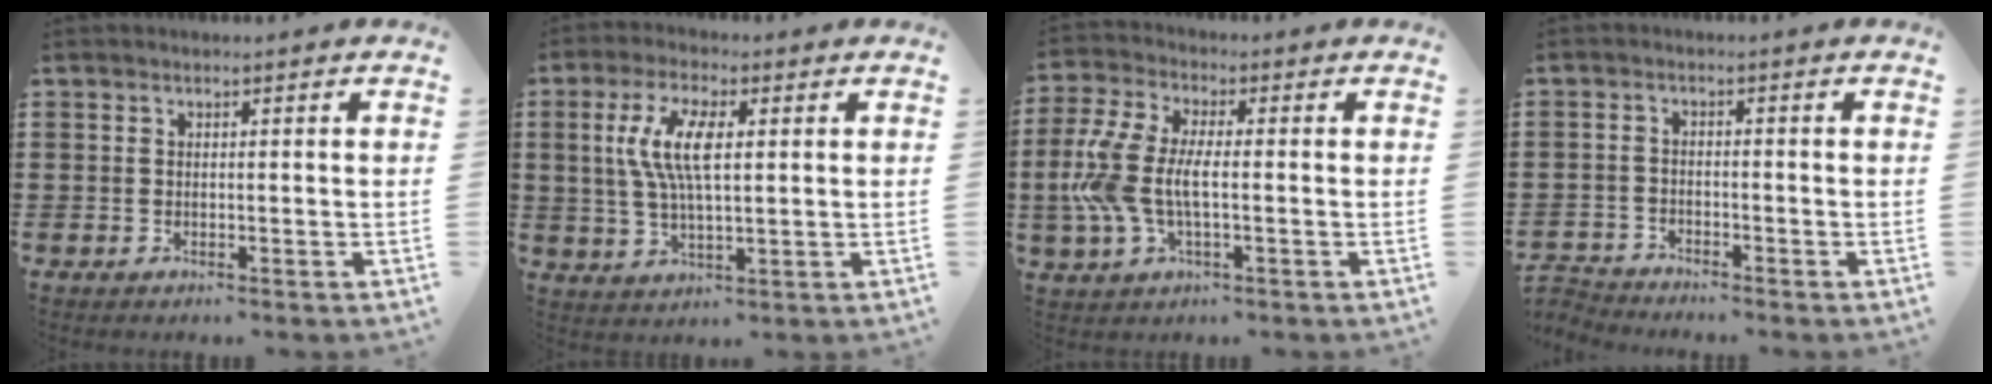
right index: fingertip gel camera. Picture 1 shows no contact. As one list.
[{"total": 8.1, "force": [1.5, 3.0, 7.4], "torque": [-0.161, 0.006, 0.021]}, {"total": 8.6, "force": [-0.9, 4.3, 7.5], "torque": [-0.192, -0.010, -0.028]}, {"total": 2.3, "force": [-2.3, 0.2, -0.3], "torque": [-0.003, 0.002, -0.052]}]